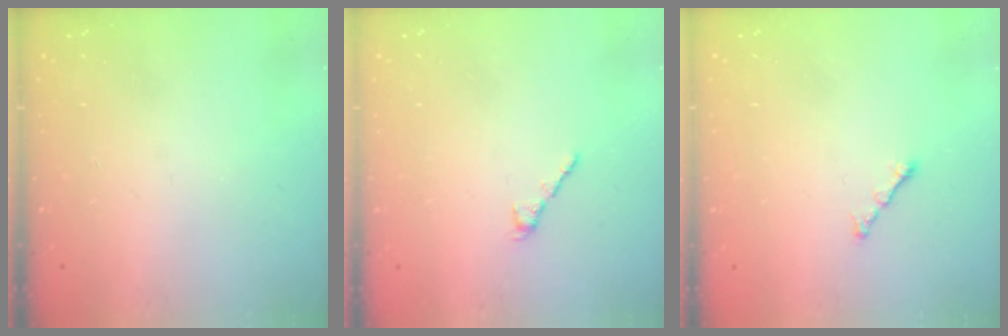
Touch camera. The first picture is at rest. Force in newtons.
{"total": 2.2, "press": 2.2, "slide": 0.4}
{"total": 1.7, "press": 1.6, "slide": 0.6}